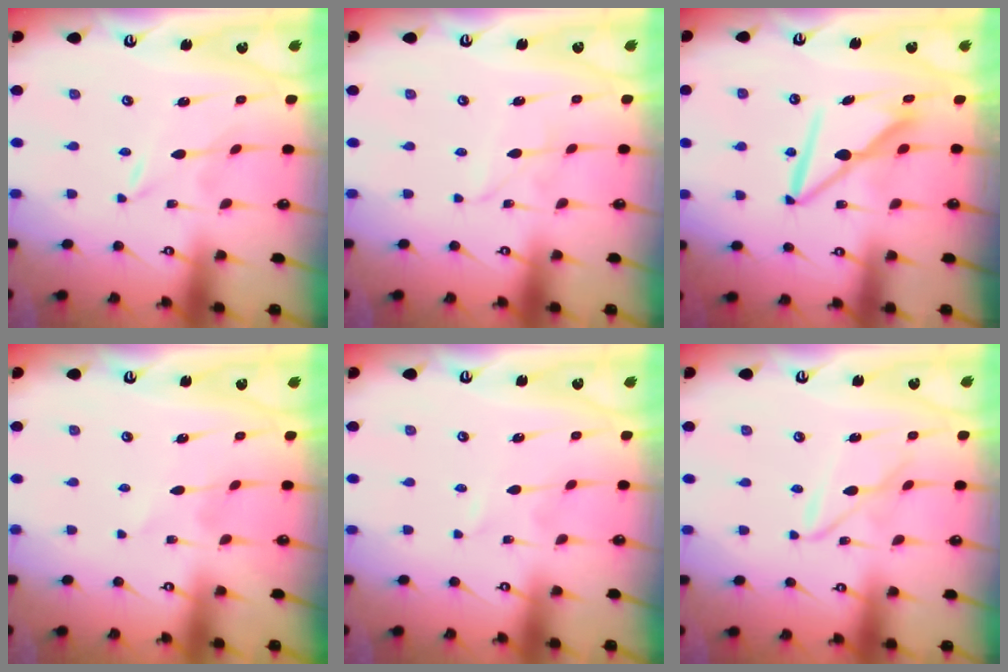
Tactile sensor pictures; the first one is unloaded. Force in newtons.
{"total": 1.8, "press": 1.8, "slide": 0.1}
{"total": 8.8, "press": 8.7, "slide": 0.7}
{"total": 1.2, "press": 1.1, "slide": 0.1}
{"total": 0.0}
{"total": 4.9, "press": 4.9, "slide": 0.4}